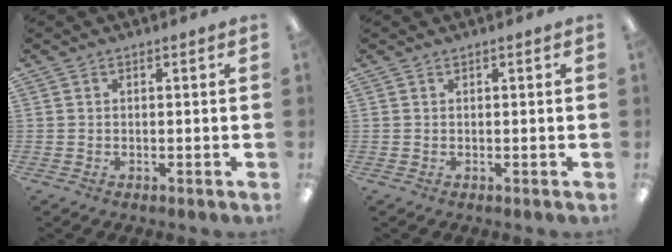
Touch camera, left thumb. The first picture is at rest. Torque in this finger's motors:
{"motor_torque": [0.00, 0.00, 0.00, 0.00, 0.00]}